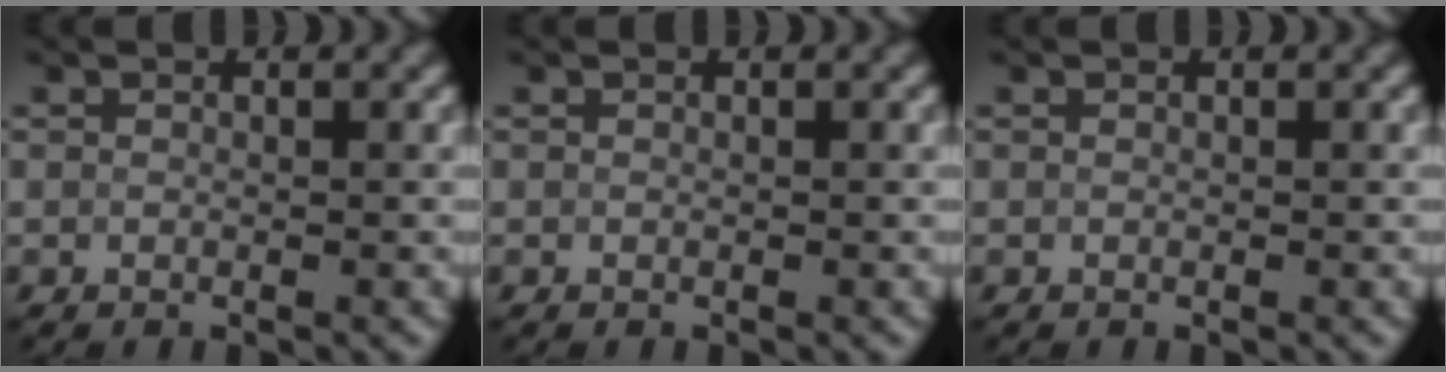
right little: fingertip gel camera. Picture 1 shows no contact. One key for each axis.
{"total": 0.0}
{"total": 0.0}